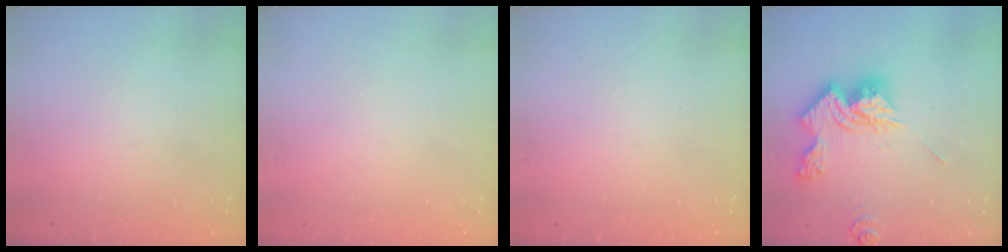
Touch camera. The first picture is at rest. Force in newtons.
{"total": 0.0}
{"total": 0.0}
{"total": 15.9, "press": 15.9, "slide": 1.6}